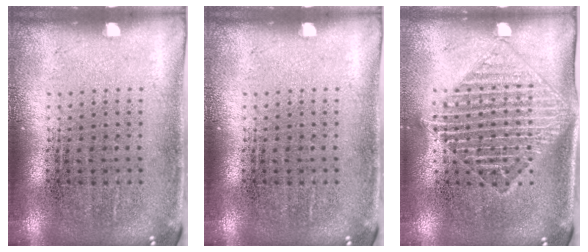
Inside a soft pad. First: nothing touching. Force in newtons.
{"total": 0.0}
{"total": 1.6, "press": 1.4, "slide": 0.8}